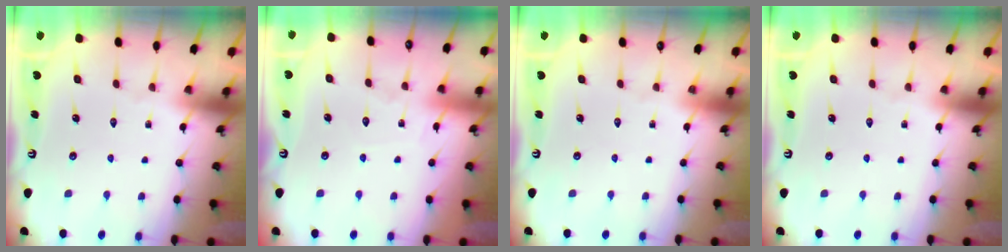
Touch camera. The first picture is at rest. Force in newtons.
{"total": 5.3, "press": 5.3, "slide": 0.6}
{"total": 0.0}
{"total": 0.0}